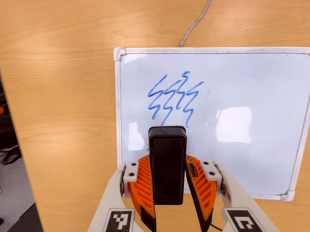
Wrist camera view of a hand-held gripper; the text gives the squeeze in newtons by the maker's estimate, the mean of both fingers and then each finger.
{"total": 6.1, "left": 5.1, "right": 7.1}